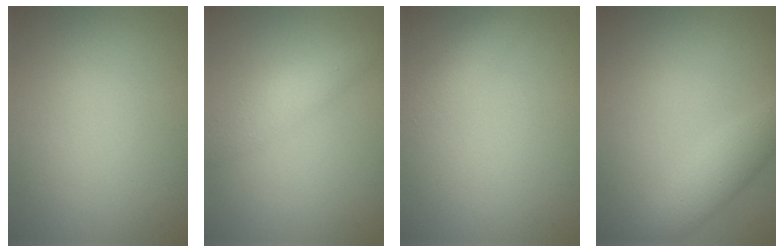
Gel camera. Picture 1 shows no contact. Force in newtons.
{"total": 2.8, "press": 2.8, "slide": 0.1}
{"total": 2.5, "press": 2.5, "slide": 0.1}
{"total": 3.5, "press": 3.5, "slide": 0.2}